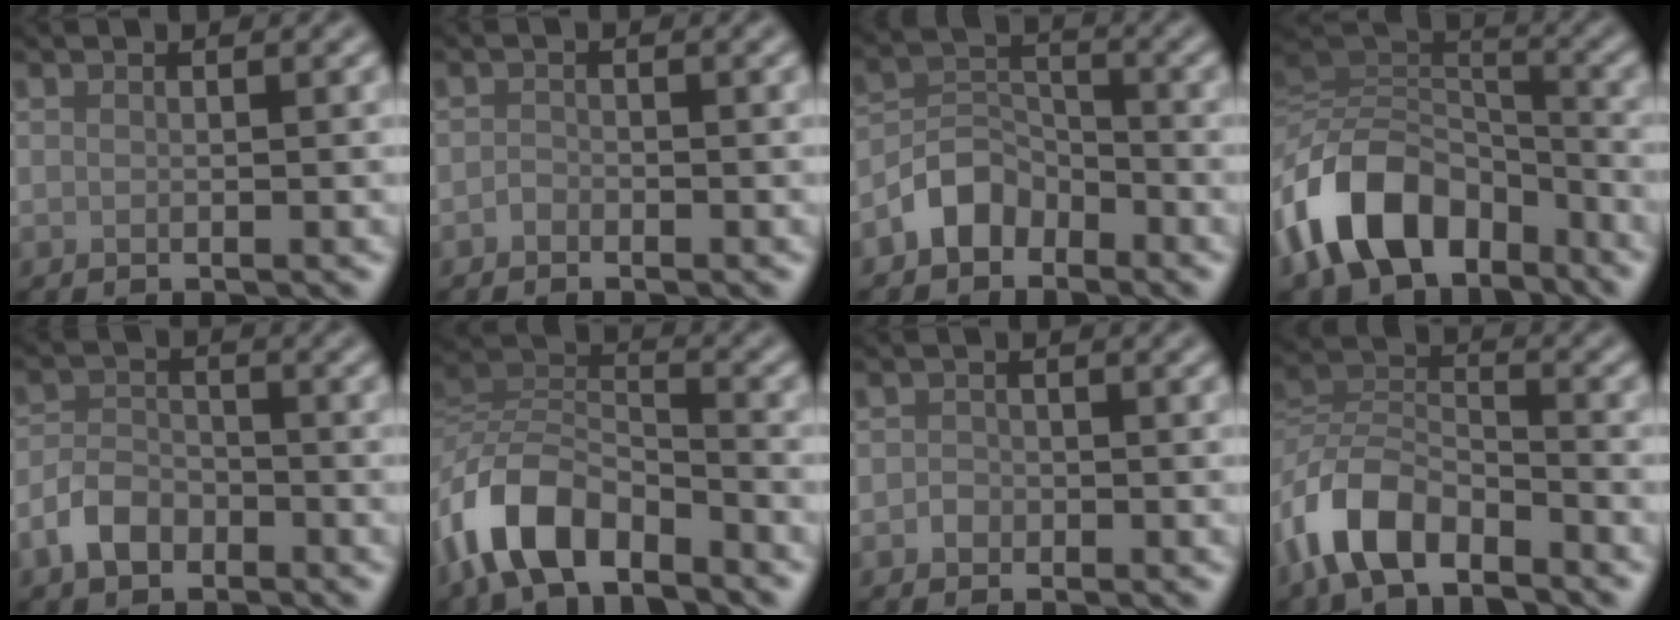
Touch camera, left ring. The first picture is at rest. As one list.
[{"total": 0.7, "force": [-0.5, 0.4, 0.2], "torque": [-0.002, 0.000, -0.013]}, {"total": 3.6, "force": [-2.6, 2.2, 1.2], "torque": [-0.014, 0.011, -0.059]}, {"total": 11.3, "force": [-6.2, 7.2, 6.1], "torque": [-0.112, 0.009, -0.129]}, {"total": 3.3, "force": [-2.1, 2.0, 1.6], "torque": [-0.027, 0.006, -0.051]}, {"total": 7.3, "force": [-4.8, 3.6, 4.1], "torque": [-0.073, 0.001, -0.103]}, {"total": 0.9, "force": [-0.4, 0.8, 0.2], "torque": [0.002, -0.001, -0.010]}, {"total": 6.6, "force": [-4.5, 3.3, 3.6], "torque": [-0.064, 0.002, -0.097]}]